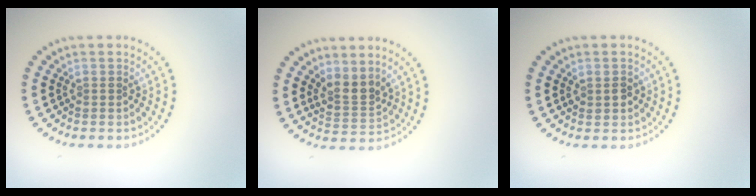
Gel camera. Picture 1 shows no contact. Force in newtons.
{"total": 2.6, "press": 1.9, "slide": 1.7}
{"total": 1.4, "press": 1.3, "slide": 0.3}